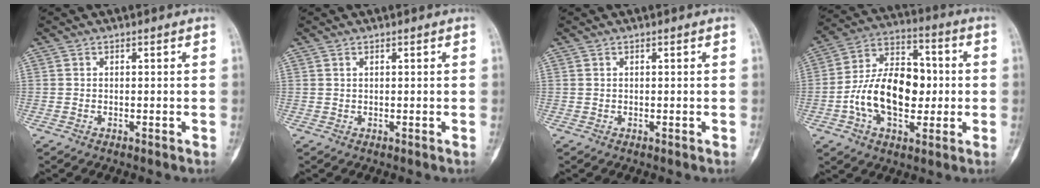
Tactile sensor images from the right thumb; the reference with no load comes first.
{"total": 1.7, "force": [0.3, 0.2, -1.6], "torque": [0.022, 0.003, 0.006]}
{"total": 0.0}
{"total": 17.7, "force": [-1.8, 10.9, 13.8], "torque": [-0.216, 0.033, -0.028]}